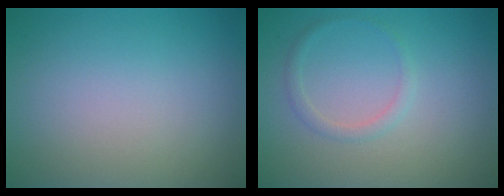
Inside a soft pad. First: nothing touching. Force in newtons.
{"total": 1.2, "press": 1.2, "slide": 0.2}